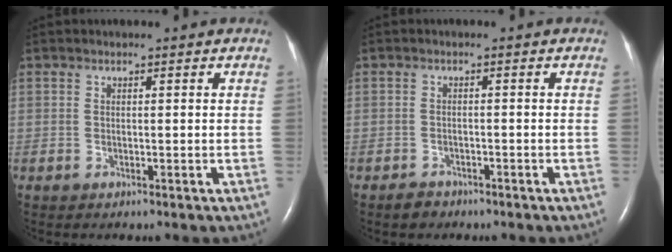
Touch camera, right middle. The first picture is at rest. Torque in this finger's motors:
{"motor_torque": [-0.07, 0.07, -0.03, 0.00]}